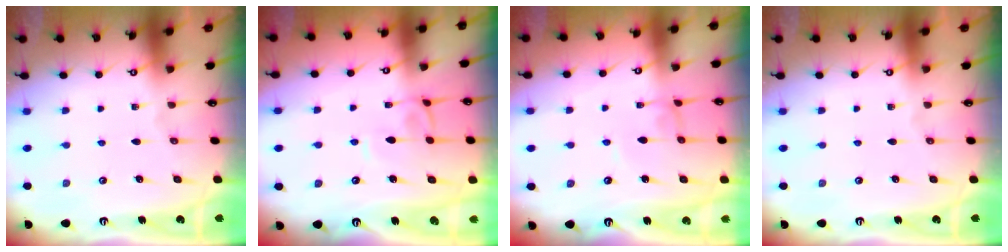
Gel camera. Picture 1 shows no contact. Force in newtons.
{"total": 2.1, "press": 2.1, "slide": 0.2}
{"total": 0.0}
{"total": 0.0}